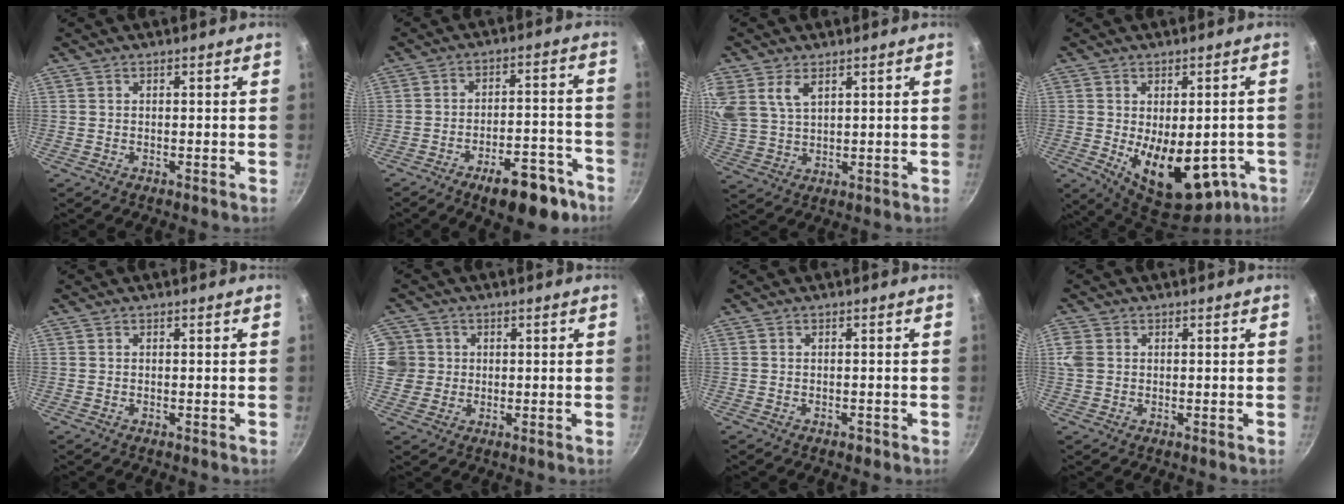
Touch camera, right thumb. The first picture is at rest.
{"total": 12.5, "force": [-8.0, 4.7, 8.4], "torque": [-0.104, 0.060, -0.116]}
{"total": 9.8, "force": [4.4, 6.1, 6.3], "torque": [-0.145, -0.003, 0.099]}
{"total": 18.4, "force": [-5.3, 10.1, 14.4], "torque": [-0.185, -0.002, -0.044]}
{"total": 0.0}
{"total": 6.4, "force": [0.9, 6.3, 0.7], "torque": [0.010, 0.013, 0.015]}
{"total": 0.6, "force": [-0.5, 0.3, 0.3], "torque": [0.000, 0.001, -0.007]}
{"total": 3.2, "force": [0.4, 2.6, 1.9], "torque": [-0.050, 0.006, 0.008]}